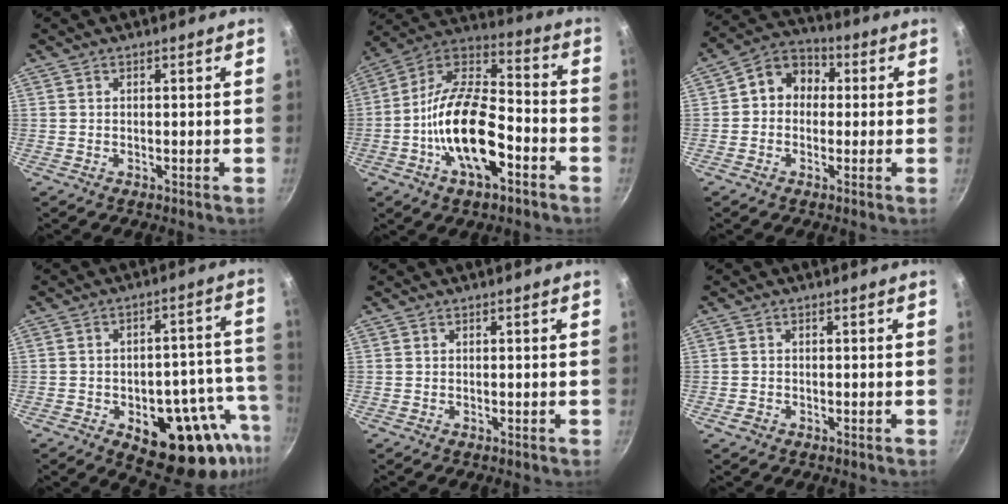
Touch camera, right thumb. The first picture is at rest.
{"total": 19.4, "force": [-6.6, 9.2, 15.7], "torque": [-0.268, 0.048, -0.135]}
{"total": 8.4, "force": [0.5, 7.1, 4.4], "torque": [-0.034, 0.024, -0.016]}
{"total": 19.8, "force": [-8.0, 10.4, 14.8], "torque": [-0.132, 0.027, -0.104]}
{"total": 0.0}
{"total": 1.6, "force": [-0.9, 1.2, 0.6], "torque": [-0.010, 0.004, -0.016]}